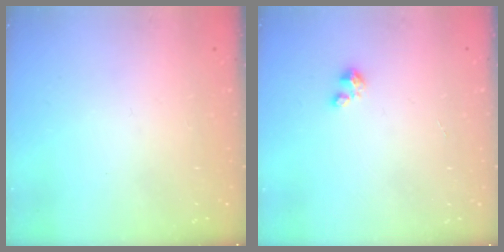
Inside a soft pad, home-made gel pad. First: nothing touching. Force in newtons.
{"total": 1.5, "press": 1.5, "slide": 0.1}